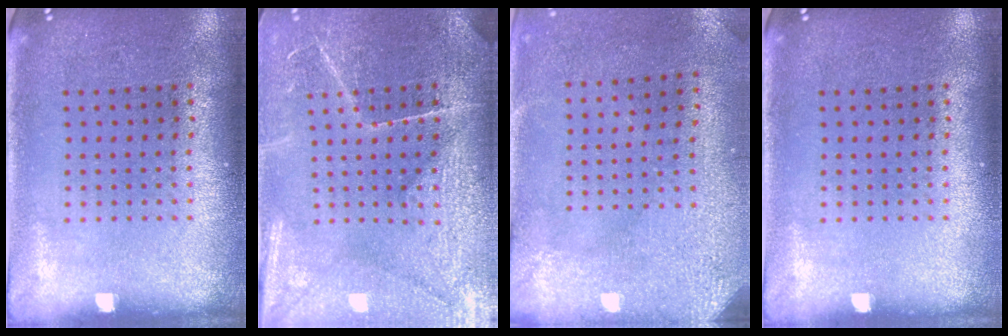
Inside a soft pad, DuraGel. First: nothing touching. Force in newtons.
{"total": 3.8, "press": 3.7, "slide": 1.2}
{"total": 3.0, "press": 2.3, "slide": 1.9}
{"total": 0.0}